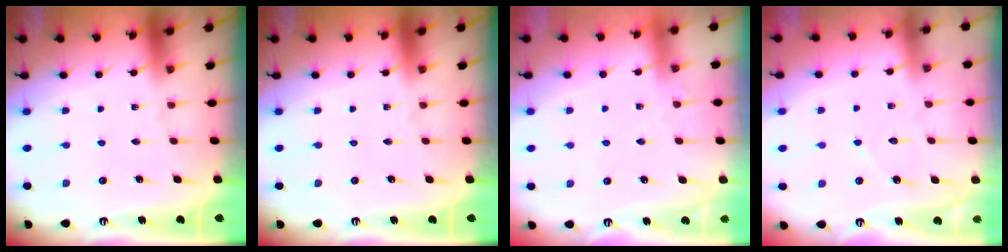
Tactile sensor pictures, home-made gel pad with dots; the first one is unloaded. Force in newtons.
{"total": 0.0}
{"total": 2.1, "press": 2.1, "slide": 0.4}
{"total": 4.3, "press": 4.3, "slide": 0.4}